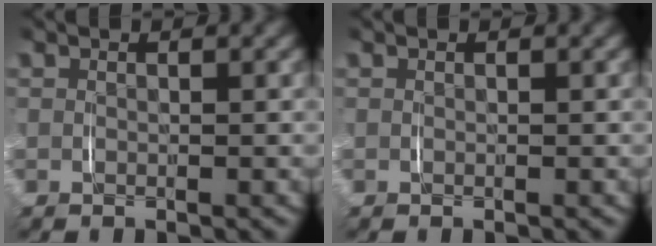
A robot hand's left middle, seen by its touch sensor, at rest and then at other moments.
{"total": 0.0}